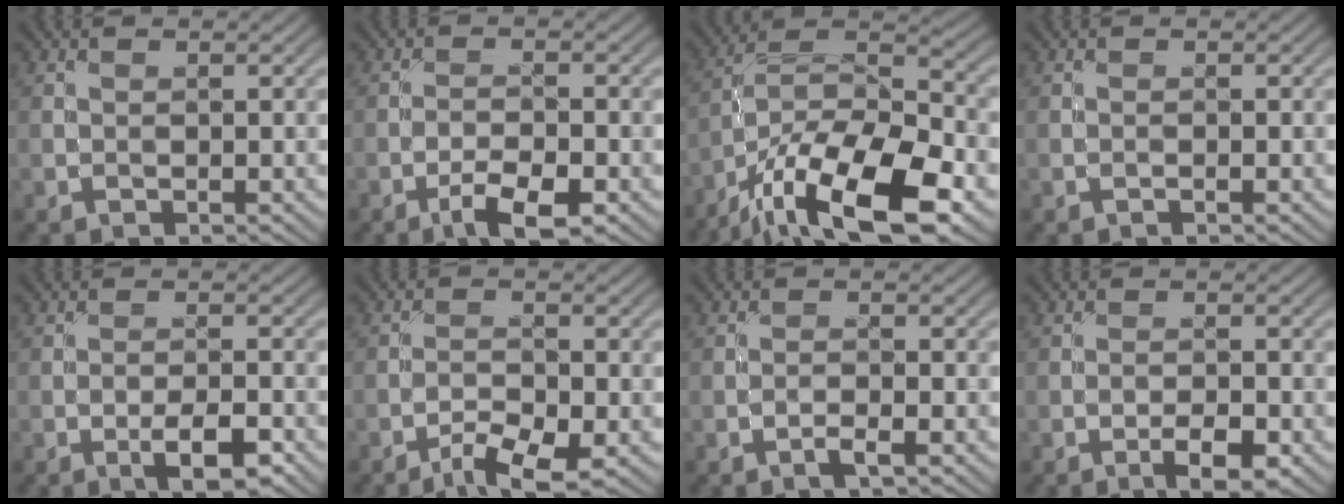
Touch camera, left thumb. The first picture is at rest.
{"total": 4.8, "force": [-2.8, 1.4, 3.6], "torque": [-0.066, 0.003, -0.051]}
{"total": 17.5, "force": [-11.1, 6.1, 12.1], "torque": [-0.229, -0.016, -0.204]}
{"total": 0.0}
{"total": 4.4, "force": [-2.4, 1.1, 3.6], "torque": [-0.061, 0.005, -0.038]}
{"total": 4.8, "force": [-3.2, 1.1, 3.4], "torque": [-0.060, -0.001, -0.058]}
{"total": 1.5, "force": [-0.9, 0.1, 1.2], "torque": [-0.025, 0.003, -0.021]}
{"total": 3.7, "force": [-2.0, 1.1, 2.9], "torque": [-0.048, 0.002, -0.032]}